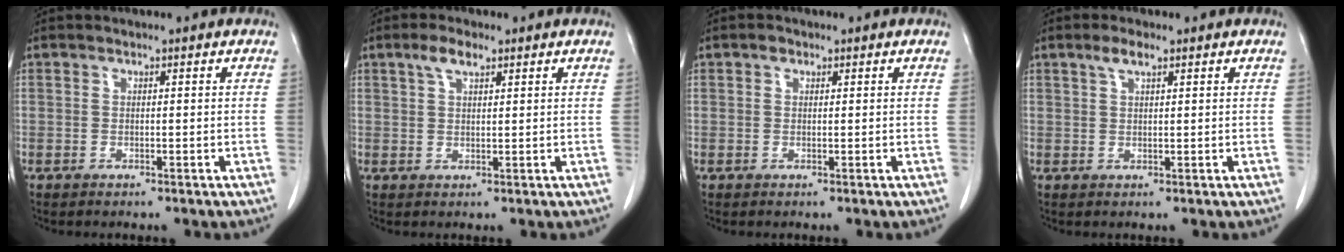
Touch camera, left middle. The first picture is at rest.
{"total": 3.2, "force": [2.0, 1.1, 2.2], "torque": [-0.048, 0.008, 0.040]}
{"total": 0.9, "force": [0.5, 0.6, 0.3], "torque": [-0.005, 0.002, 0.008]}
{"total": 2.3, "force": [1.5, 0.5, 1.7], "torque": [-0.037, 0.006, 0.031]}